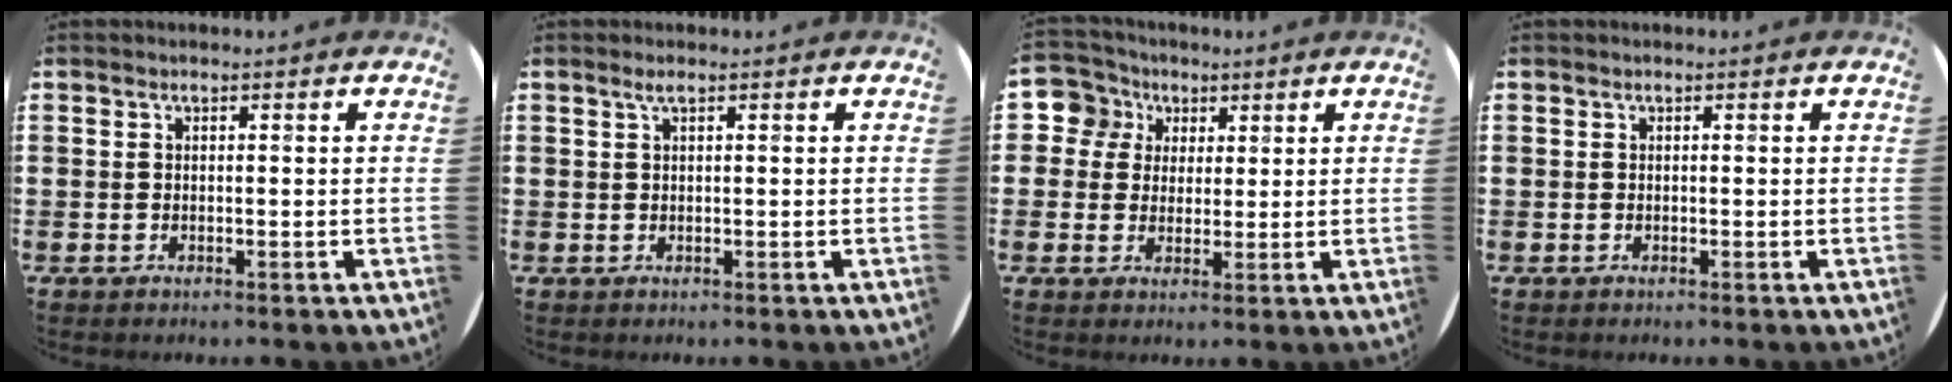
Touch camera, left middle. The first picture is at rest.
{"total": 0.8, "force": [0.4, 0.0, 0.7], "torque": [-0.012, 0.002, 0.006]}
{"total": 5.6, "force": [2.9, 4.7, 0.6], "torque": [-0.025, 0.010, 0.050]}
{"total": 0.0}